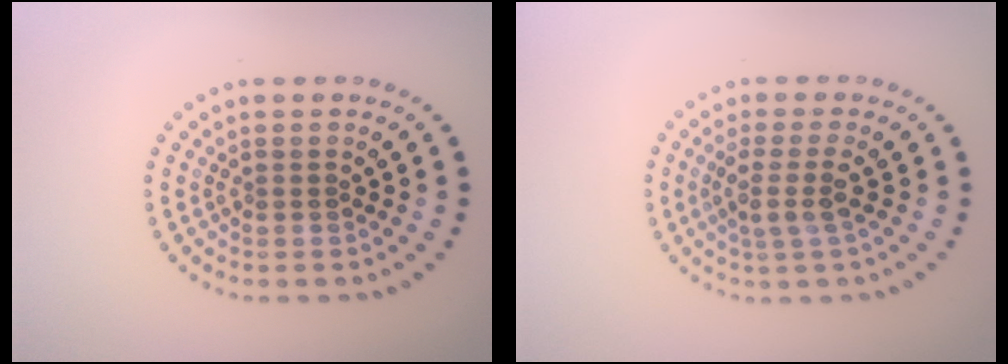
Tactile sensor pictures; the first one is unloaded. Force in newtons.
{"total": 2.5, "press": 2.0, "slide": 1.6}